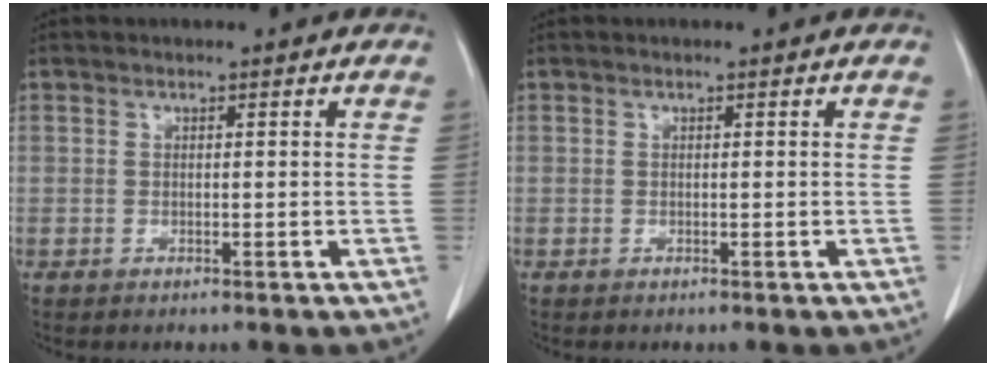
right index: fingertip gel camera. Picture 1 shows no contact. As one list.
[{"total": 0.0}]